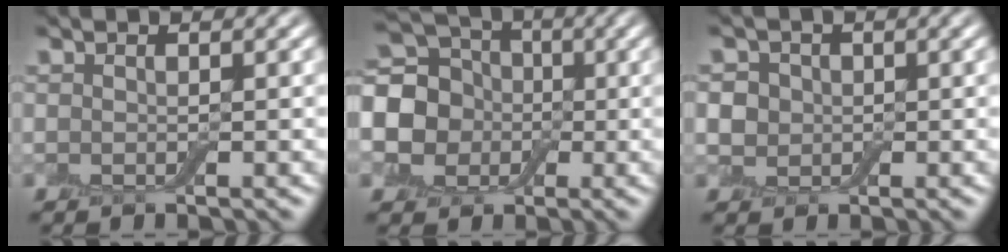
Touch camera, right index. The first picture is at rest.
{"total": 11.4, "force": [-0.4, 10.2, 5.1], "torque": [-0.139, 0.018, -0.040]}
{"total": 3.8, "force": [0.6, 3.4, 1.5], "torque": [-0.014, 0.018, -0.008]}